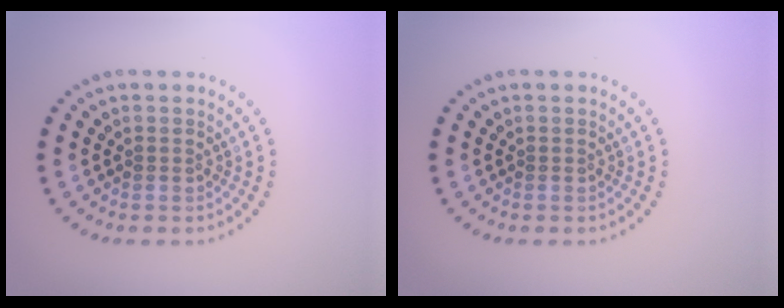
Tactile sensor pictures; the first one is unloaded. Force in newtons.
{"total": 0.0}